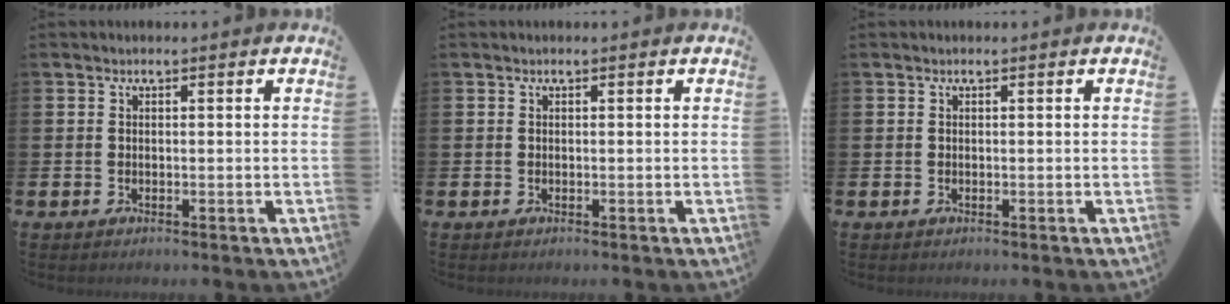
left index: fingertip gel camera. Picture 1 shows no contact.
{"total": 0.0}
{"total": 0.0}